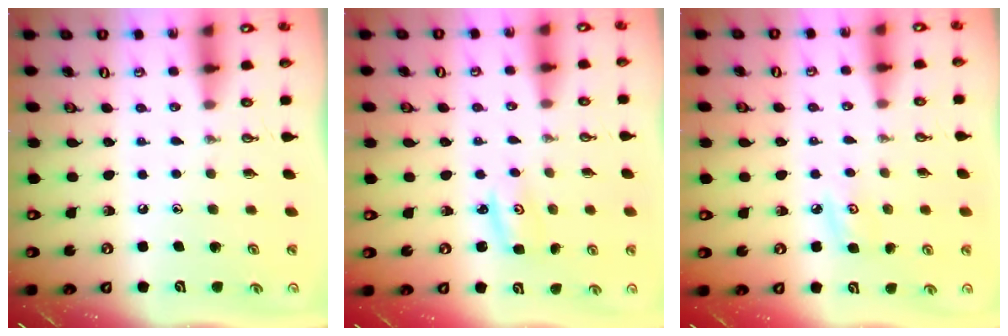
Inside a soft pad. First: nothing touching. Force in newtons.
{"total": 2.7, "press": 2.7, "slide": 0.2}
{"total": 4.4, "press": 4.3, "slide": 0.5}